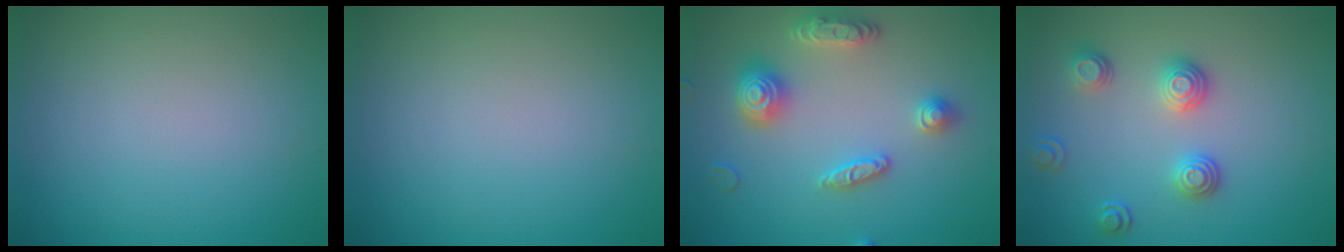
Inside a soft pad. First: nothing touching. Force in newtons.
{"total": 0.0}
{"total": 3.8, "press": 3.7, "slide": 0.6}
{"total": 2.9, "press": 2.5, "slide": 1.5}